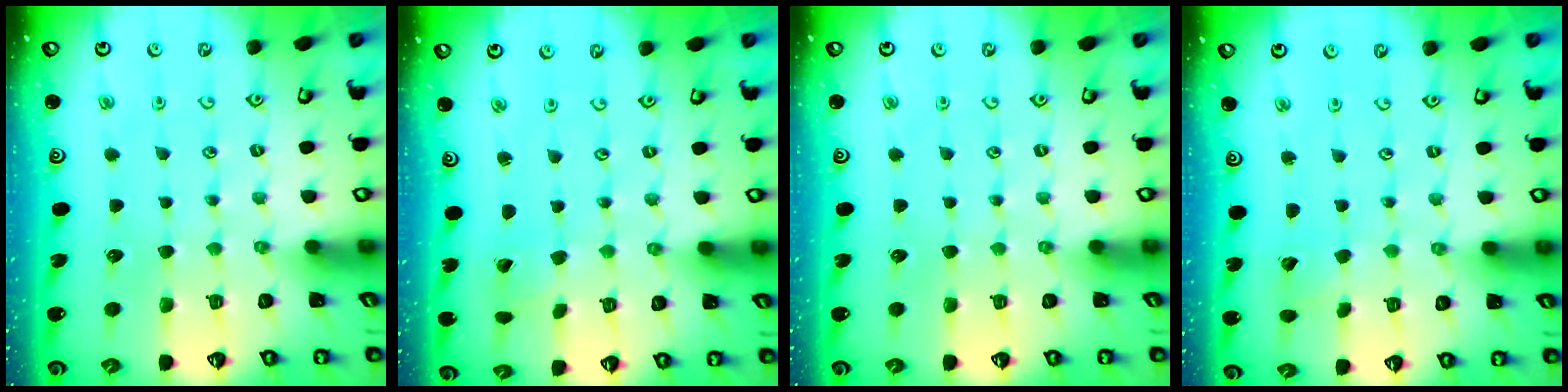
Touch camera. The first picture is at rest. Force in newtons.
{"total": 1.2, "press": 1.2, "slide": 0.0}
{"total": 0.0}
{"total": 2.6, "press": 2.6, "slide": 0.3}